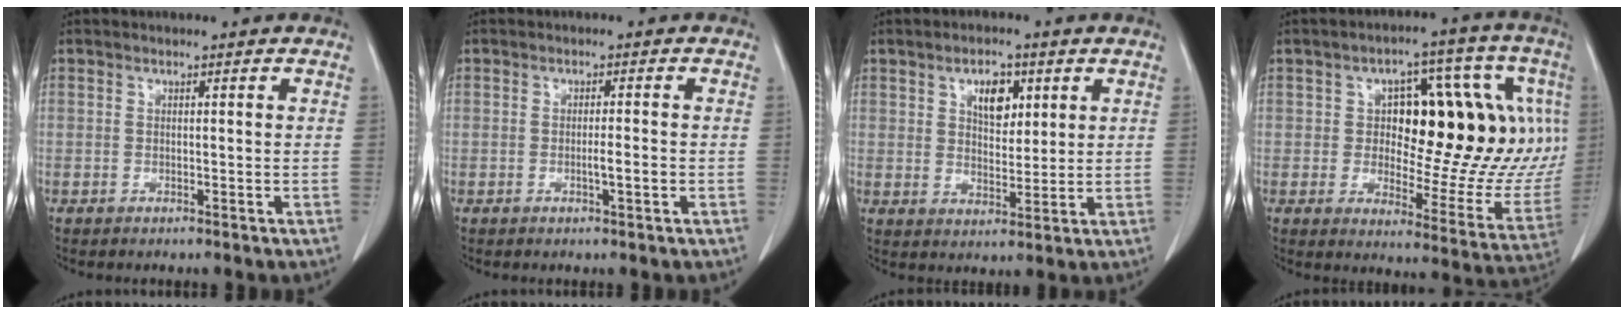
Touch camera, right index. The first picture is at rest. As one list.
[{"total": 2.0, "force": [-0.6, 0.0, 1.9], "torque": [-0.031, 0.000, -0.012]}, {"total": 5.5, "force": [2.4, 2.9, 4.0], "torque": [-0.066, 0.003, 0.043]}, {"total": 22.0, "force": [4.0, 9.3, 19.5], "torque": [-0.229, 0.036, 0.062]}]